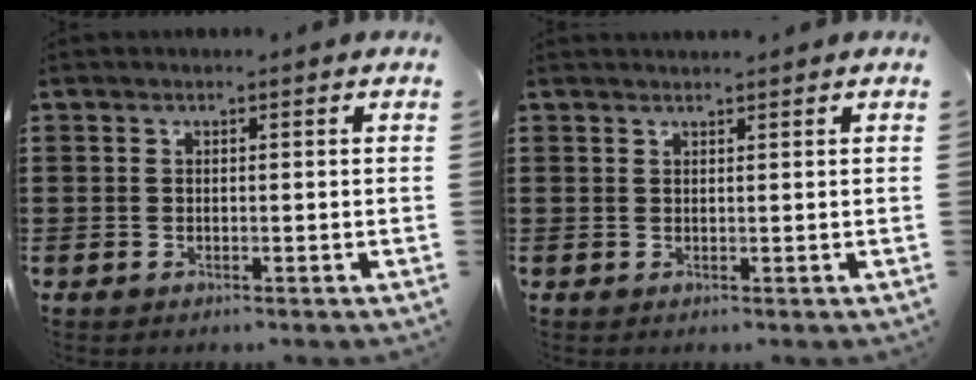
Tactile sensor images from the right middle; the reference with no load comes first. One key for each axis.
{"total": 0.9, "fx": 0.9, "fy": 0.0, "fz": 0.1, "tx": -0.005, "ty": -0.003, "tz": 0.018}